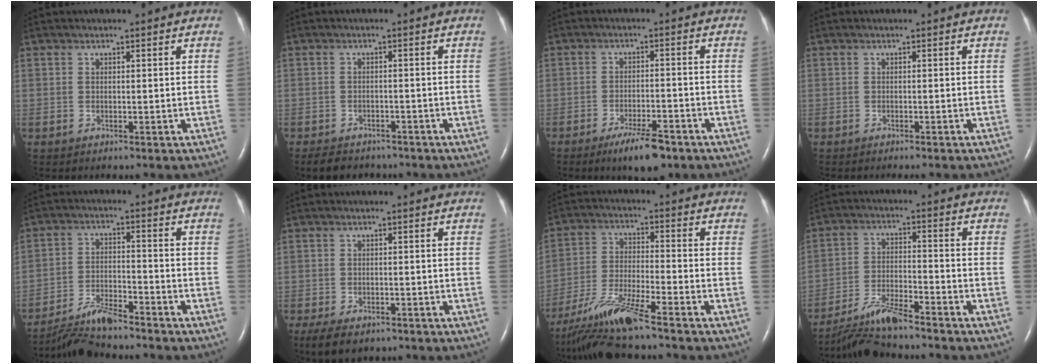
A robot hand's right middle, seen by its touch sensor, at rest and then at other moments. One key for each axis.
{"total": 6.0, "fx": -5.1, "fy": 2.5, "fz": 2.0, "tx": -0.034, "ty": -0.006, "tz": -0.067}
{"total": 6.6, "fx": -4.6, "fy": 1.2, "fz": 4.6, "tx": -0.083, "ty": -0.009, "tz": -0.071}
{"total": 2.2, "fx": -1.8, "fy": -0.1, "fz": 1.1, "tx": -0.016, "ty": -0.001, "tz": -0.017}
{"total": 6.8, "fx": -6.4, "fy": 0.5, "fz": 2.2, "tx": -0.047, "ty": -0.011, "tz": -0.113}
{"total": 5.1, "fx": -3.6, "fy": 2.2, "fz": 2.9, "tx": -0.052, "ty": -0.012, "tz": -0.051}
{"total": 10.5, "fx": -8.8, "fy": -0.9, "fz": 5.7, "tx": -0.120, "ty": -0.022, "tz": -0.165}
{"total": 7.4, "fx": -6.8, "fy": 0.3, "fz": 2.9, "tx": -0.061, "ty": -0.016, "tz": -0.124}